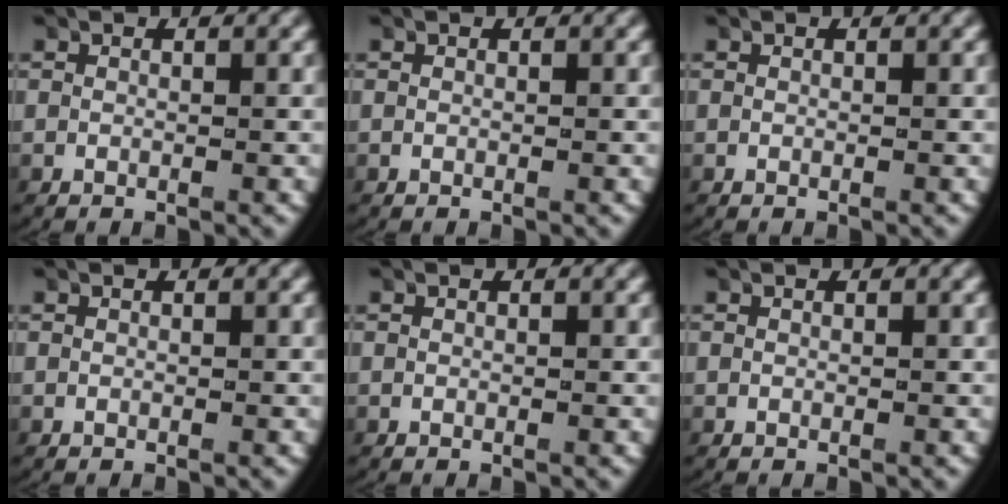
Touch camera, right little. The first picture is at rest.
{"total": 0.0}
{"total": 0.0}
{"total": 0.0}
{"total": 0.0}
{"total": 0.0}